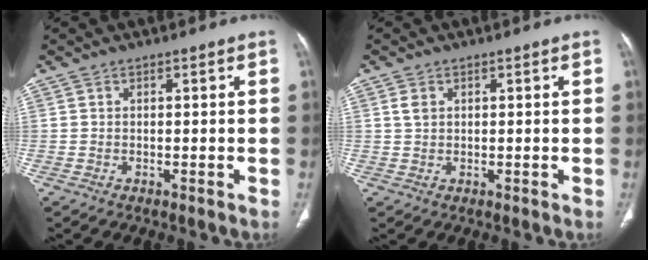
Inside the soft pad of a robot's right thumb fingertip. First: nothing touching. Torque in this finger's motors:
{"motor_torque": [-0.03, -0.10, 0.36, -0.17, -0.01]}